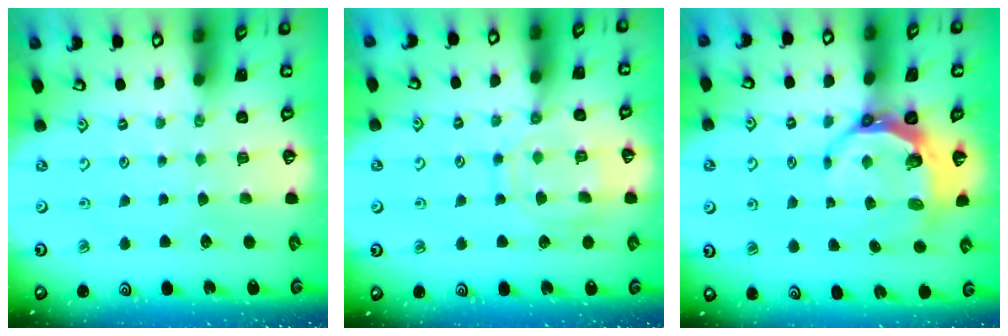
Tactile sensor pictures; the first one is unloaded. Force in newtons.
{"total": 12.4, "press": 12.3, "slide": 1.1}
{"total": 7.4, "press": 6.7, "slide": 3.1}